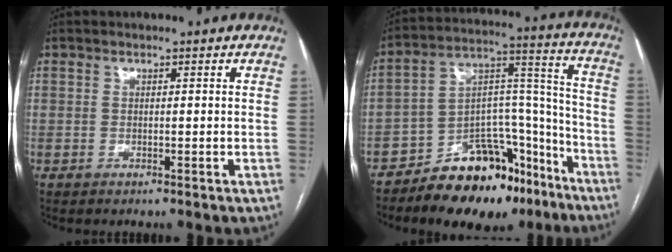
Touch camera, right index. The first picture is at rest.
{"total": 20.0, "force": [-14.6, 8.3, 10.8], "torque": [-0.134, 0.059, -0.227]}